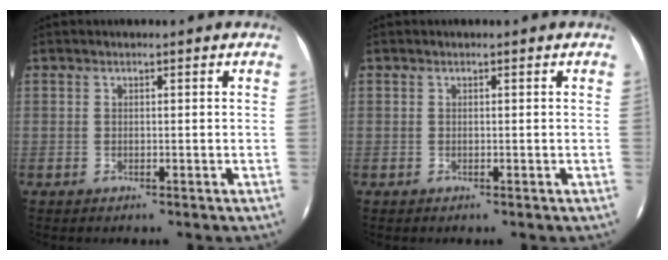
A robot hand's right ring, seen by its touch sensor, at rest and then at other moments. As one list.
[{"total": 0.0}]